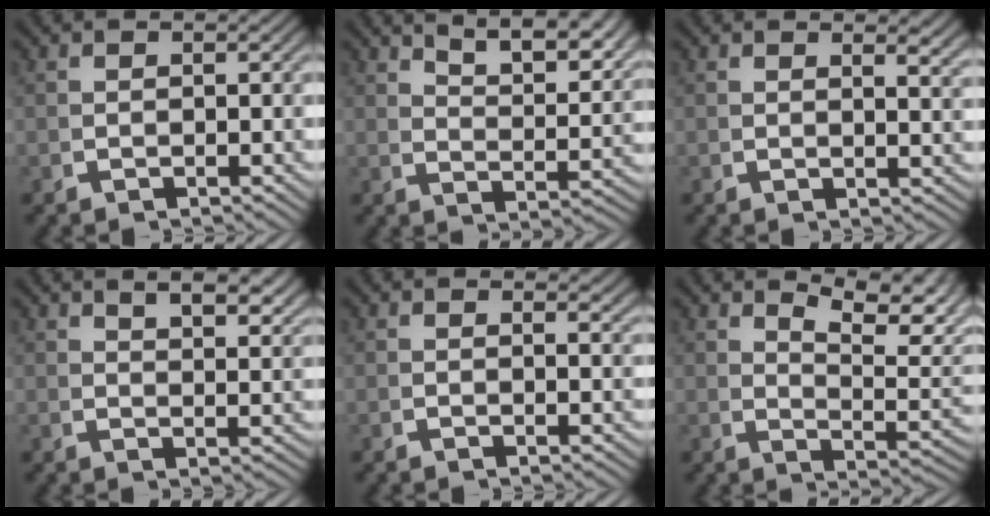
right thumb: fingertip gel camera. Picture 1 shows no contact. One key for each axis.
{"total": 7.6, "fx": 6.1, "fy": 1.7, "fz": 4.2, "tx": -0.052, "ty": 0.016, "tz": 0.097}
{"total": 2.2, "fx": 1.5, "fy": 0.7, "fz": 1.5, "tx": -0.014, "ty": -0.001, "tz": 0.021}
{"total": 4.8, "fx": 3.5, "fy": 1.4, "fz": 3.0, "tx": -0.032, "ty": 0.008, "tz": 0.057}
{"total": 1.7, "fx": 1.3, "fy": 0.6, "fz": 0.8, "tx": -0.008, "ty": 0.000, "tz": 0.017}
{"total": 7.1, "fx": 3.2, "fy": 2.9, "fz": 5.6, "tx": -0.071, "ty": 0.003, "tz": 0.055}